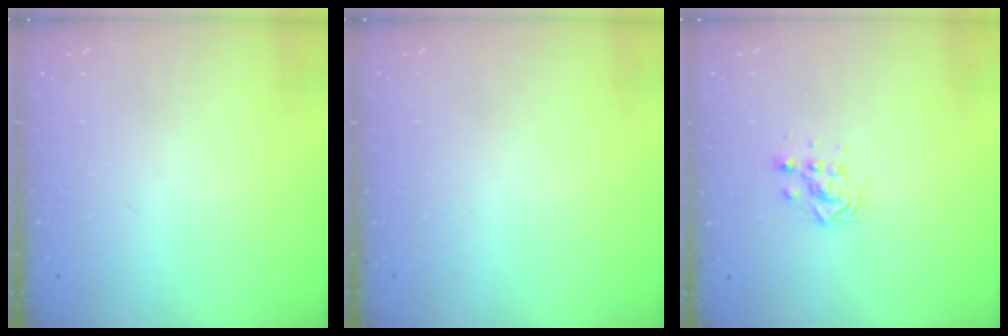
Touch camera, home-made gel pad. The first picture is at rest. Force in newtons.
{"total": 0.0}
{"total": 4.5, "press": 4.5, "slide": 0.2}